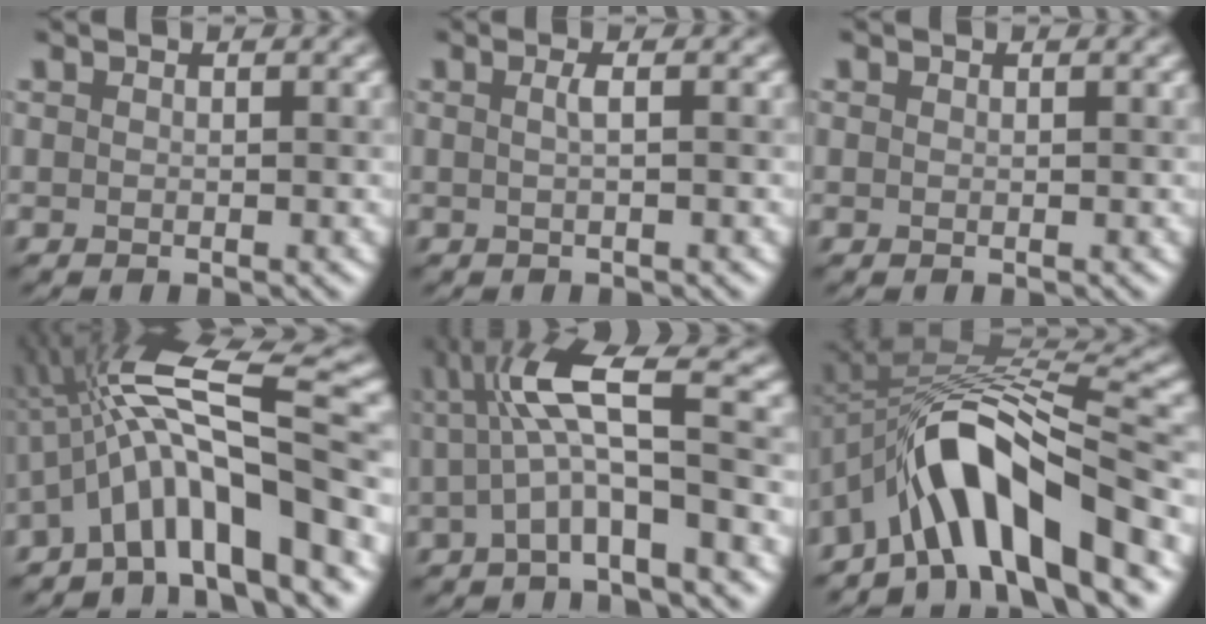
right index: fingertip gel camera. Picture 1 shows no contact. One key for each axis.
{"total": 1.3, "fx": 0.0, "fy": 0.2, "fz": 1.3, "tx": -0.020, "ty": 0.004, "tz": -0.004}
{"total": 0.0}
{"total": 12.4, "fx": -2.7, "fy": 2.8, "fz": 11.8, "tx": -0.185, "ty": 0.027, "tz": -0.050}
{"total": 6.6, "fx": -0.1, "fy": 1.1, "fz": 6.5, "tx": -0.111, "ty": 0.017, "tz": -0.011}
{"total": 11.3, "fx": -5.8, "fy": 3.4, "fz": 9.1, "tx": -0.131, "ty": 0.023, "tz": -0.105}